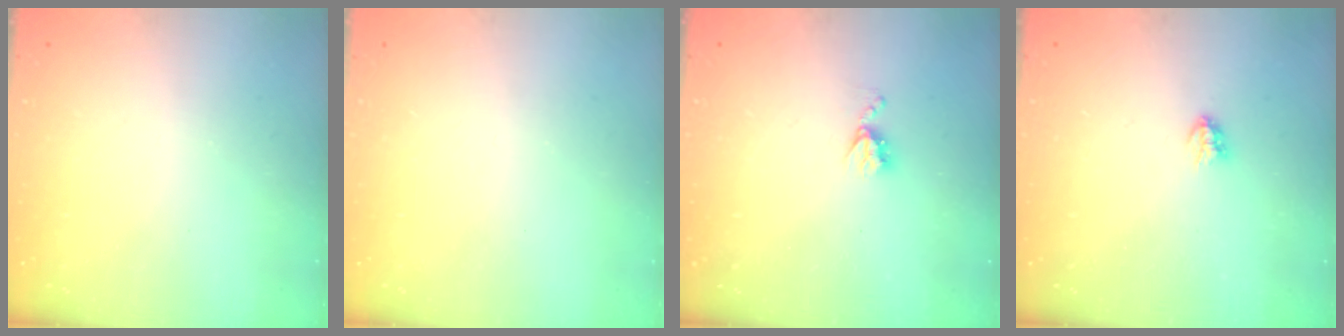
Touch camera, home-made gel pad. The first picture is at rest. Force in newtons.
{"total": 0.0}
{"total": 4.2, "press": 4.2, "slide": 0.4}
{"total": 2.9, "press": 2.9, "slide": 0.3}